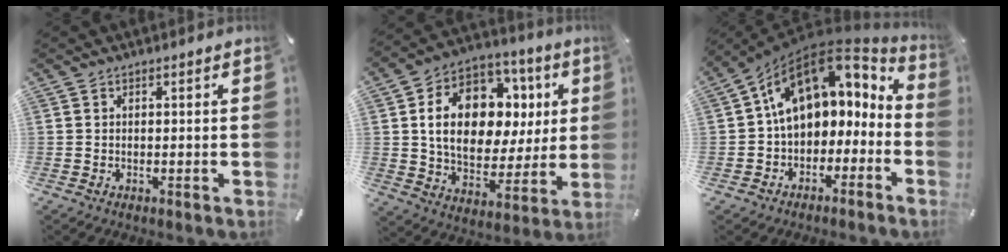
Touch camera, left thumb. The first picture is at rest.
{"total": 17.8, "force": [4.6, 13.0, 11.3], "torque": [-0.183, -0.015, 0.087]}
{"total": 15.7, "force": [5.2, 11.2, 9.7], "torque": [-0.164, -0.038, 0.090]}